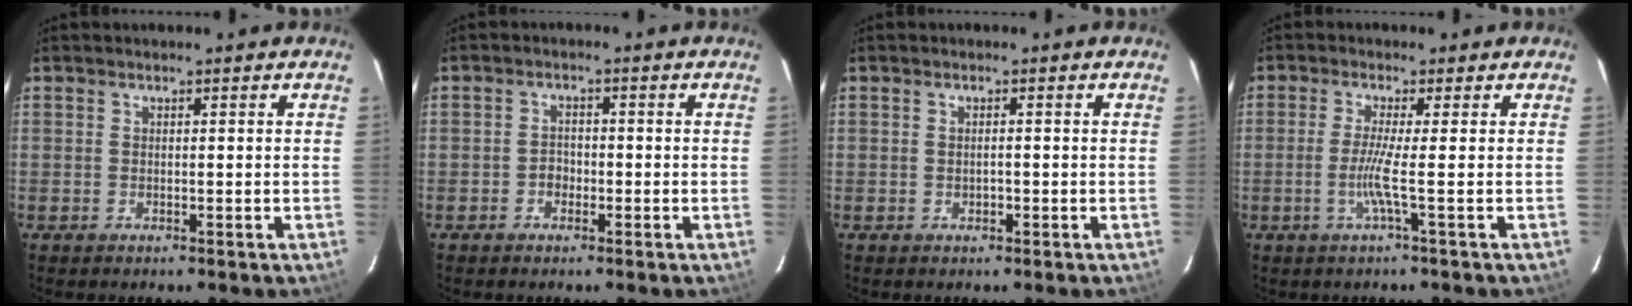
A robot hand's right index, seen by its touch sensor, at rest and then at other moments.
{"total": 2.0, "force": [-1.1, 1.6, 0.7], "torque": [-0.014, 0.006, -0.018]}
{"total": 0.8, "force": [-0.2, 0.6, 0.6], "torque": [-0.008, 0.003, -0.002]}
{"total": 3.5, "force": [-0.9, -1.6, 3.0], "torque": [-0.065, -0.009, -0.023]}